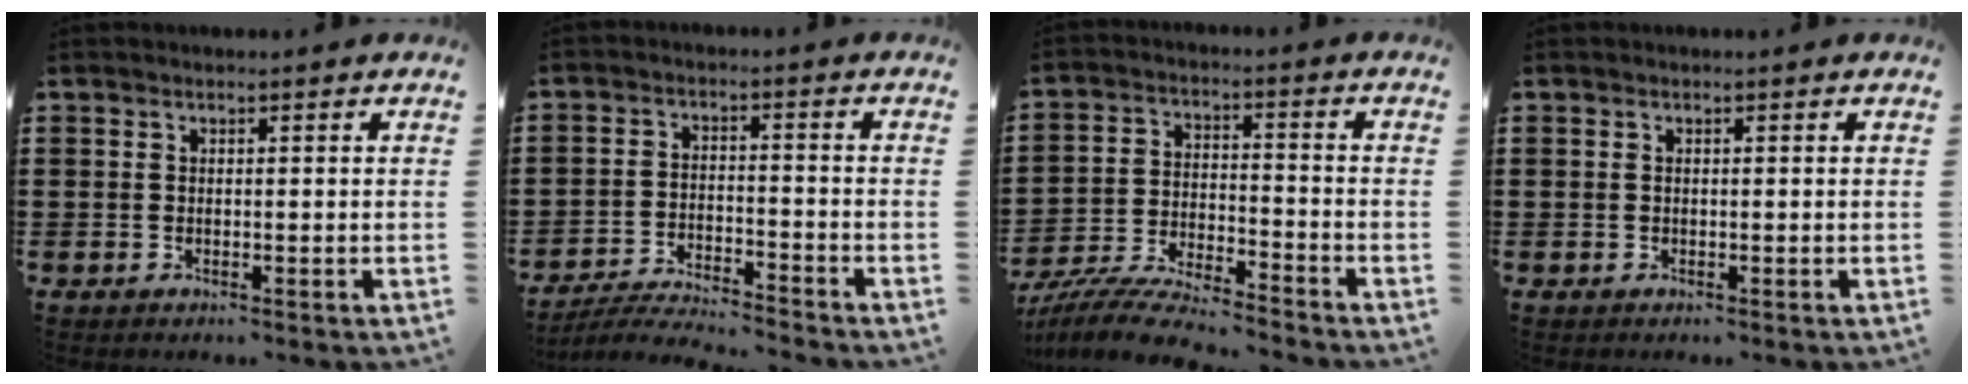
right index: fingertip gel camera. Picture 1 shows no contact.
{"total": 4.7, "force": [-4.7, -0.1, 0.8], "torque": [-0.022, -0.005, -0.097]}
{"total": 7.3, "force": [-7.0, 0.2, 2.1], "torque": [-0.052, 0.001, -0.140]}
{"total": 0.0}